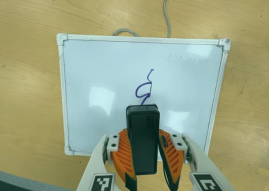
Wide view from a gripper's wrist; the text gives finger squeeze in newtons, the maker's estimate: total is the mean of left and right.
{"total": 7.6, "left": 6.9, "right": 8.3}